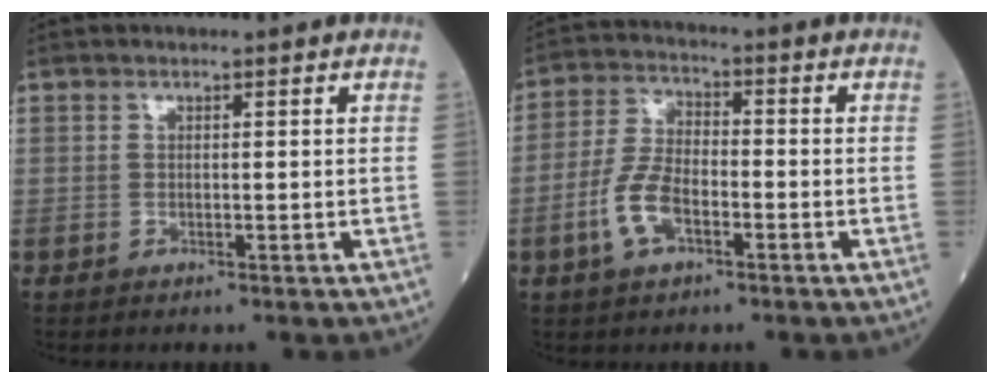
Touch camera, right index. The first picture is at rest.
{"total": 7.2, "force": [-2.9, 3.2, 5.8], "torque": [-0.135, 0.004, -0.059]}